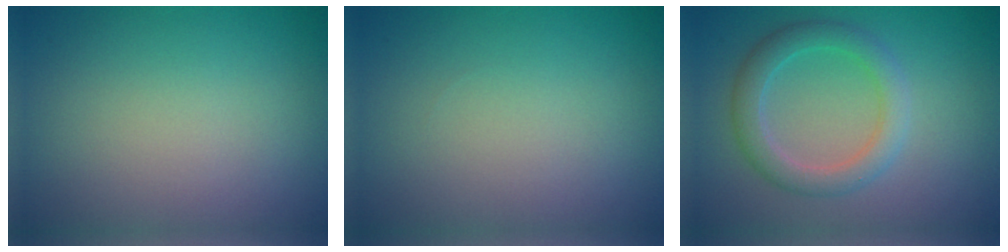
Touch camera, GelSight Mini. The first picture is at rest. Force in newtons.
{"total": 0.0}
{"total": 3.2, "press": 3.2, "slide": 0.1}